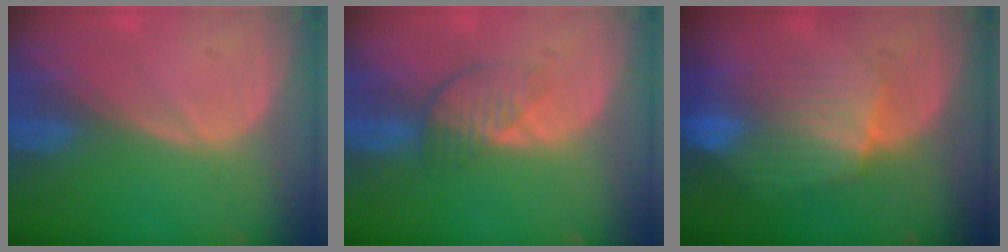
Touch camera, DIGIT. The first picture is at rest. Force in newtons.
{"total": 3.9, "press": 3.6, "slide": 1.4}
{"total": 8.4, "press": 8.0, "slide": 2.7}